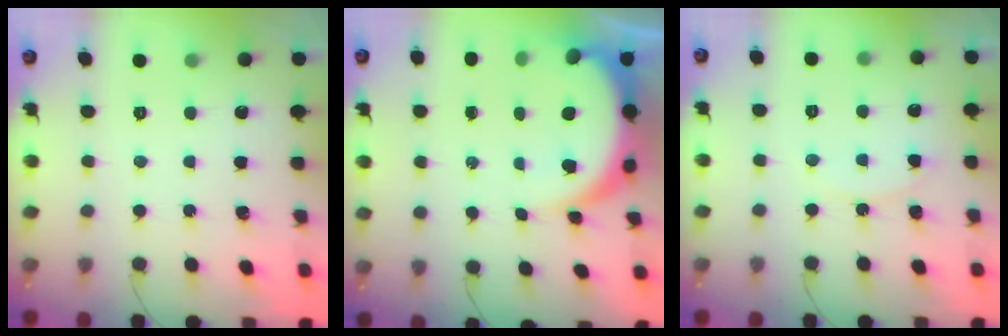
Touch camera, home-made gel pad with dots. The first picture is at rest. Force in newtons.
{"total": 8.9, "press": 8.9, "slide": 1.1}
{"total": 6.6, "press": 6.6, "slide": 0.5}